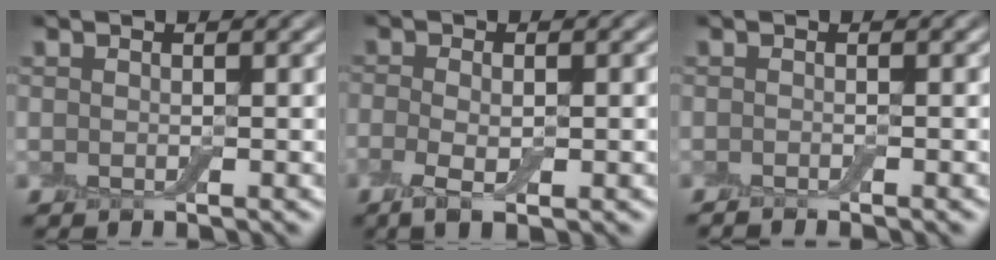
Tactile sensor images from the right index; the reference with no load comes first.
{"total": 3.6, "force": [-1.1, 1.3, 3.2], "torque": [-0.063, -0.009, -0.021]}
{"total": 1.1, "force": [-0.9, 0.1, 0.6], "torque": [-0.004, -0.002, -0.016]}